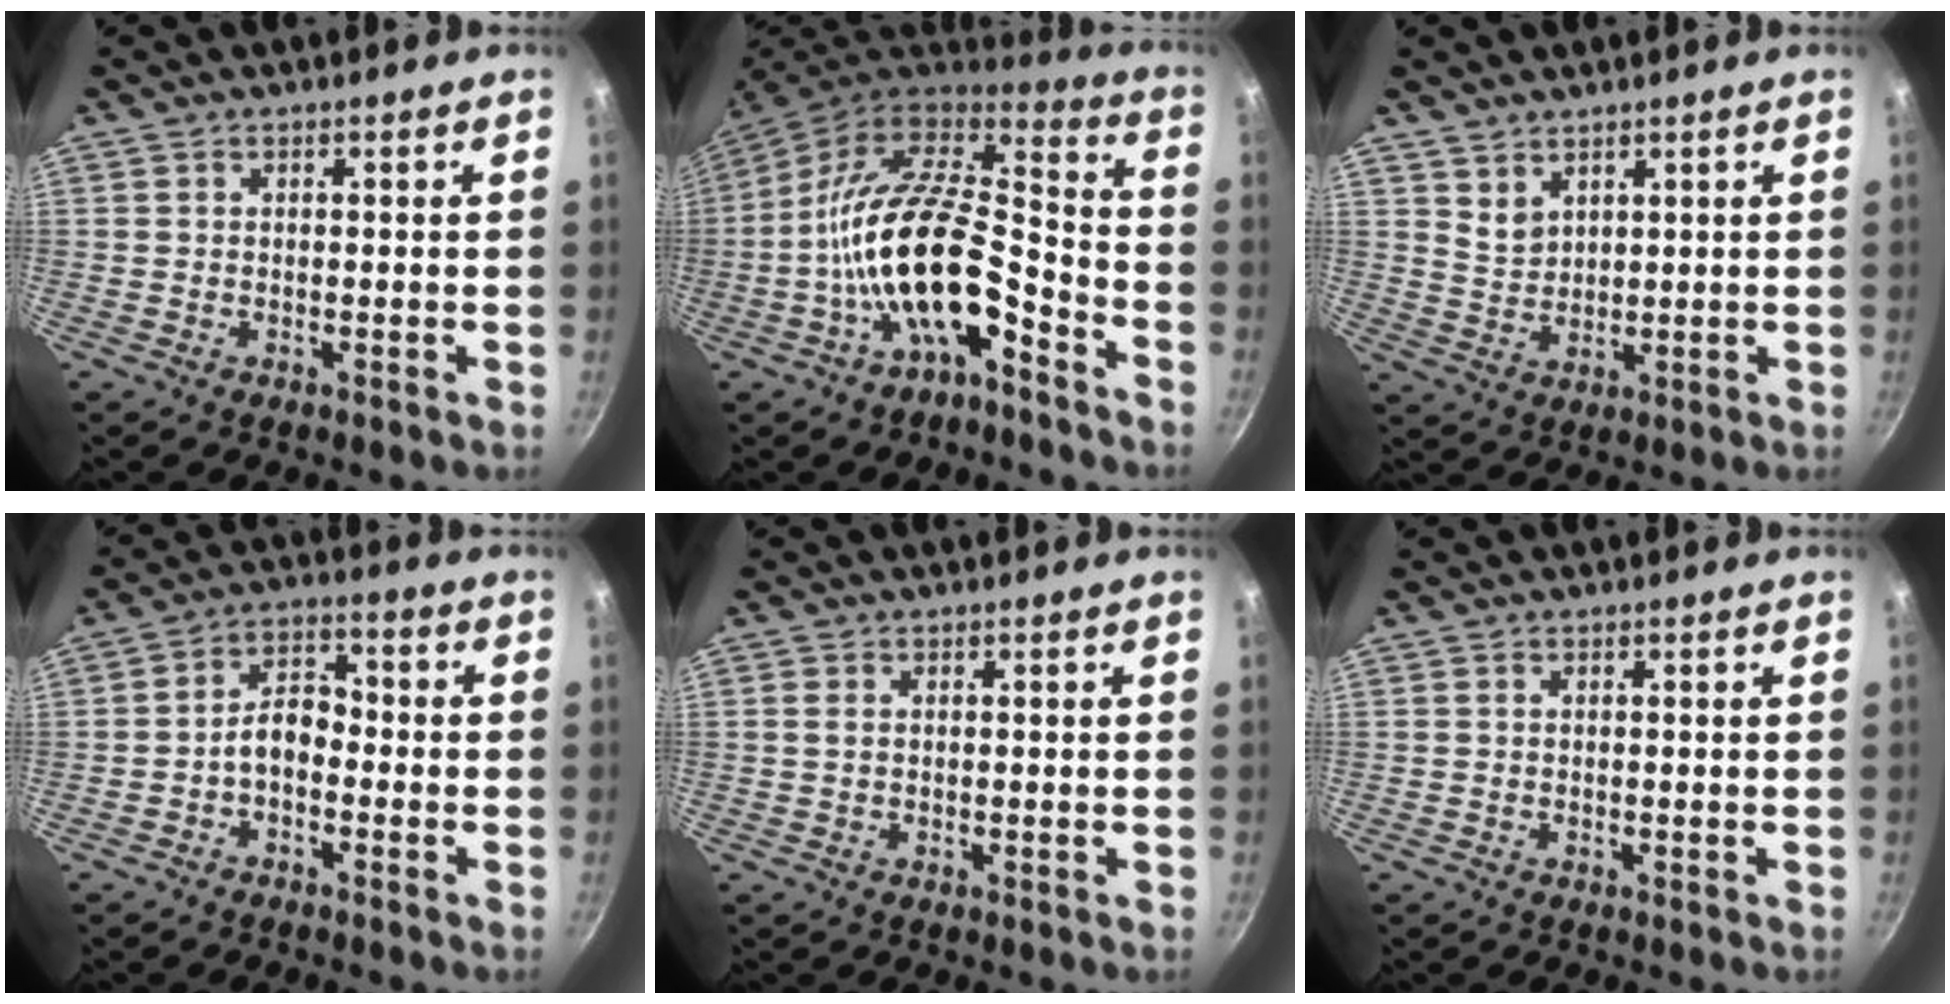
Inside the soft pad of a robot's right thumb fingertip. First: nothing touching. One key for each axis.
{"total": 19.8, "fx": -7.5, "fy": 8.7, "fz": 16.1, "tx": -0.274, "ty": 0.061, "tz": -0.150}
{"total": 3.7, "fx": 2.7, "fy": 2.2, "fz": 1.2, "tx": -0.010, "ty": -0.011, "tz": 0.060}
{"total": 5.7, "fx": -2.0, "fy": 3.5, "fz": 4.0, "tx": -0.051, "ty": 0.034, "tz": -0.042}
{"total": 0.9, "fx": 0.2, "fy": 0.6, "fz": 0.7, "tx": -0.014, "ty": 0.000, "tz": 0.002}
{"total": 0.0}